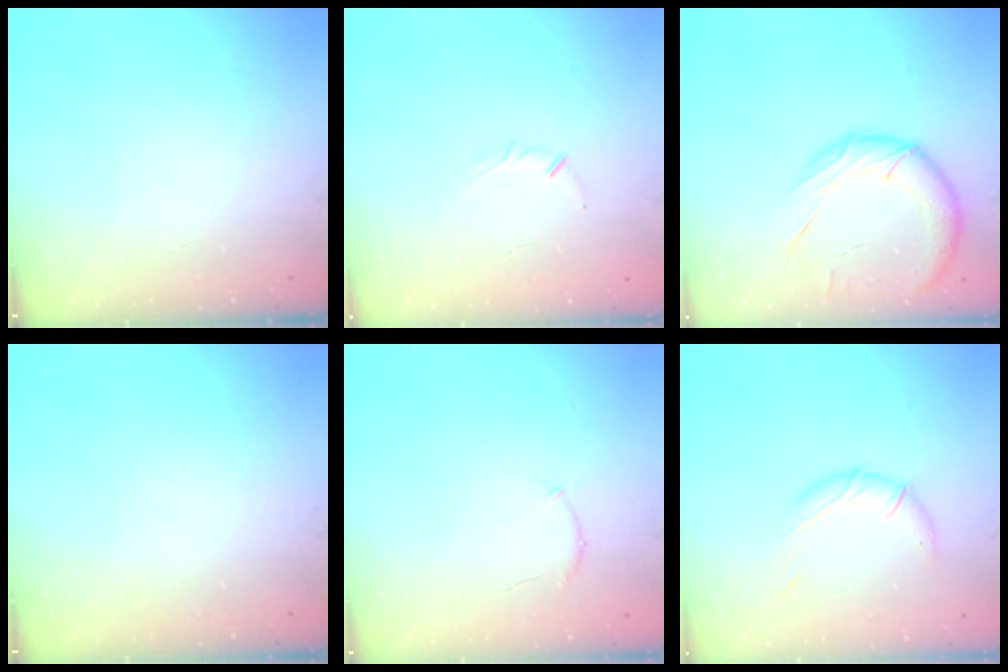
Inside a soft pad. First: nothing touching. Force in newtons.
{"total": 2.1, "press": 2.1, "slide": 0.4}
{"total": 15.5, "press": 15.3, "slide": 2.4}
{"total": 0.0}
{"total": 6.4, "press": 6.2, "slide": 1.5}
{"total": 9.0, "press": 9.0, "slide": 0.2}